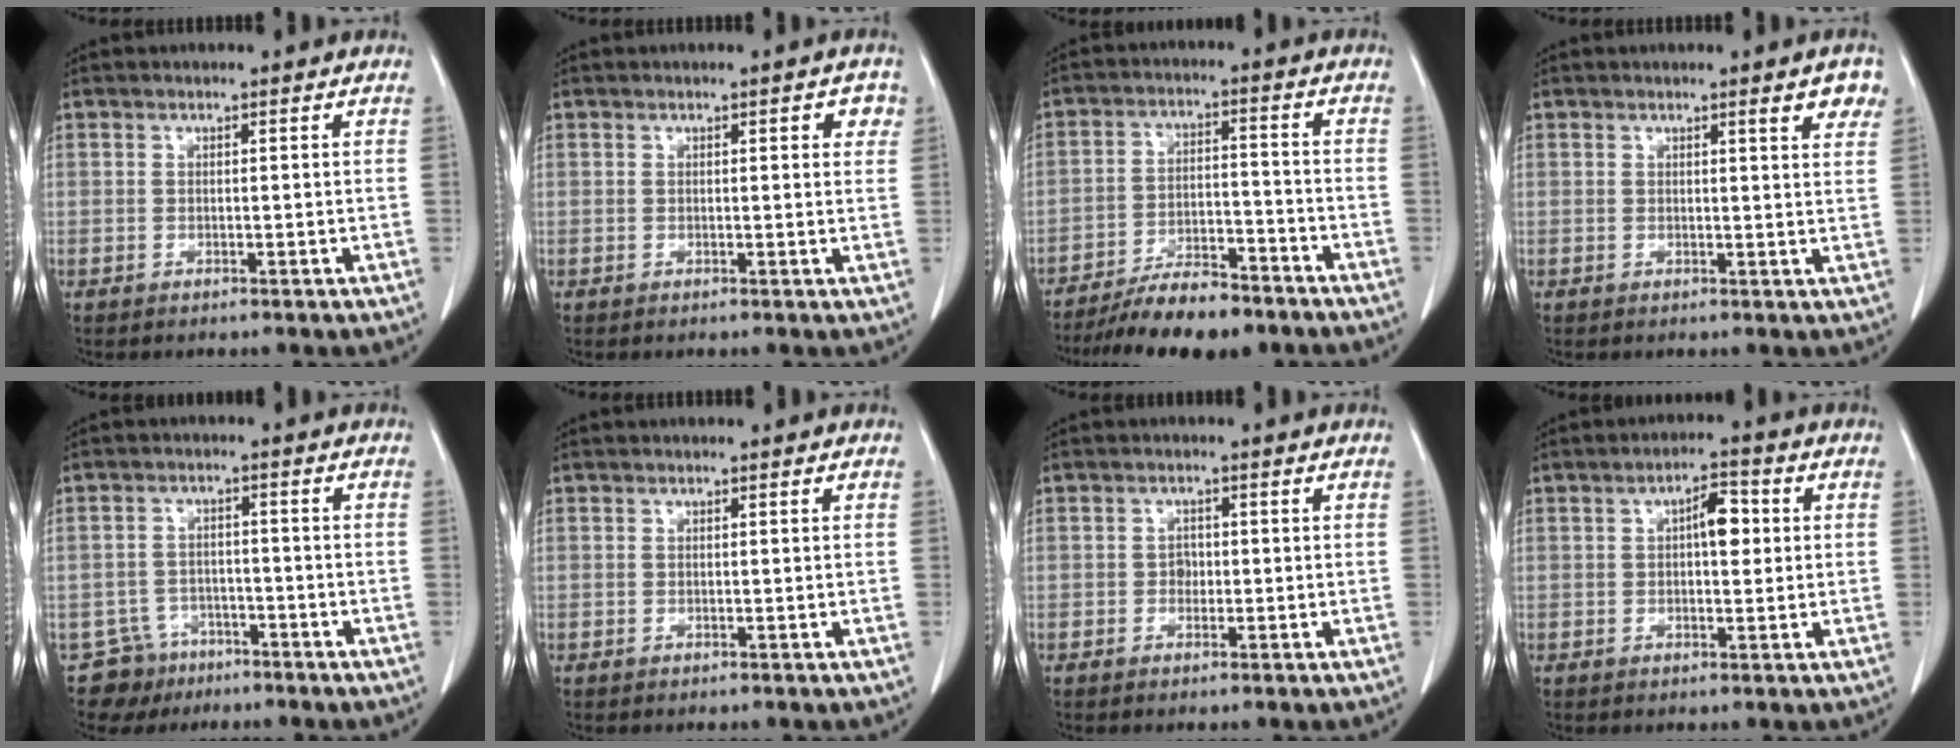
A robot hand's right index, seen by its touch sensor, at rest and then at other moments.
{"total": 2.7, "force": [1.2, 0.9, 2.2], "torque": [-0.016, 0.003, 0.010]}
{"total": 11.2, "force": [-9.4, 3.0, 5.3], "torque": [-0.079, 0.002, -0.154]}
{"total": 3.8, "force": [2.4, 0.5, 2.8], "torque": [-0.028, -0.006, 0.023]}
{"total": 5.6, "force": [-3.8, 4.1, -0.6], "torque": [0.016, 0.010, -0.061]}
{"total": 0.0}
{"total": 1.4, "force": [-0.2, 1.2, 0.8], "torque": [-0.009, 0.005, -0.004]}
{"total": 4.6, "force": [0.8, 1.7, 4.2], "torque": [-0.065, 0.012, 0.011]}